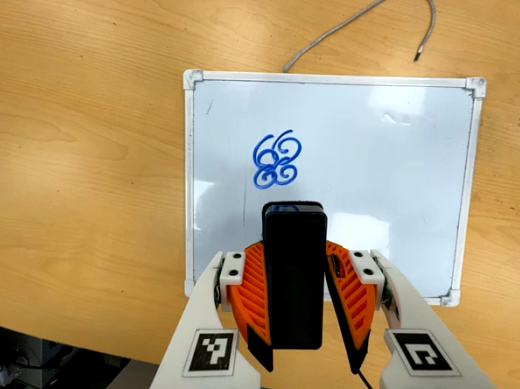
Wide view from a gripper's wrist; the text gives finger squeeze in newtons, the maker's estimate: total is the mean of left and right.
{"total": 6.0, "left": 5.0, "right": 7.0}